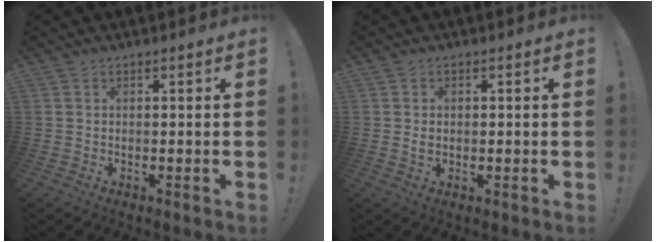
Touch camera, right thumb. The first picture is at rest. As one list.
[{"total": 1.9, "force": [0.2, 1.6, 0.9], "torque": [-0.007, 0.003, 0.003]}]